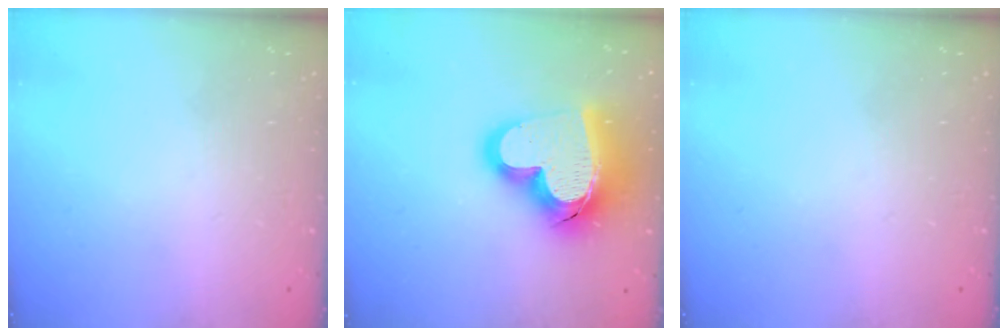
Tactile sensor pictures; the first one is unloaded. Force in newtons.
{"total": 23.0, "press": 22.9, "slide": 2.3}
{"total": 0.0}